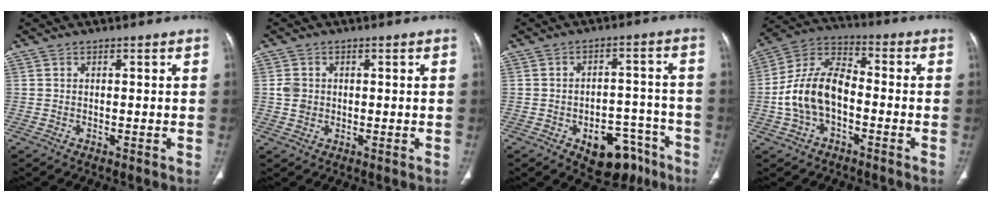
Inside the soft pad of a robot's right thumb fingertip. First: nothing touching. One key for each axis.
{"total": 2.7, "fx": 0.1, "fy": 2.4, "fz": 1.3, "tx": -0.014, "ty": 0.005, "tz": 0.003}
{"total": 12.4, "fx": -7.3, "fy": 7.4, "fz": 6.8, "tx": -0.048, "ty": 0.059, "tz": -0.094}
{"total": 12.6, "fx": -2.6, "fy": 7.6, "fz": 9.7, "tx": -0.186, "ty": 0.042, "tz": -0.057}